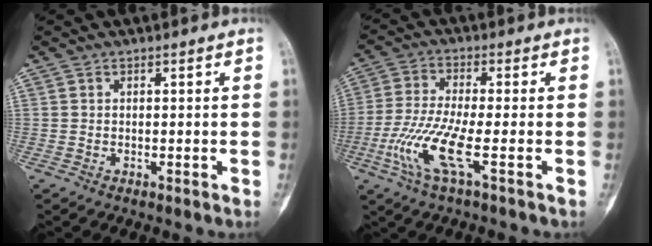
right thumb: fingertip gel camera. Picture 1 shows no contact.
{"total": 9.8, "force": [-3.3, 1.3, 9.1], "torque": [-0.221, 0.000, -0.073]}